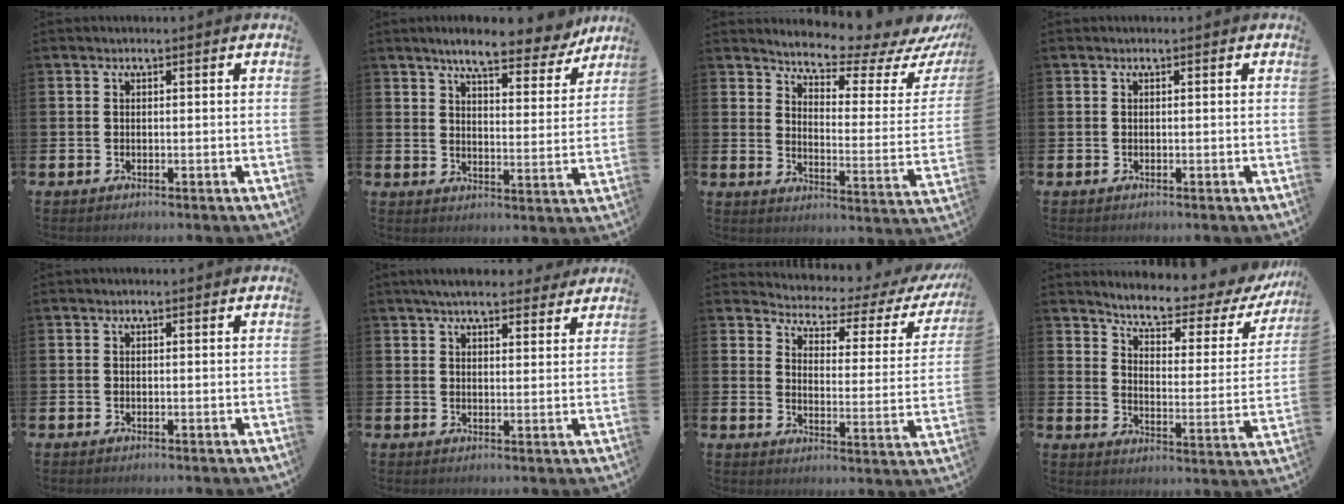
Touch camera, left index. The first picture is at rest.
{"total": 7.9, "force": [7.1, 1.6, 3.1], "torque": [-0.066, -0.036, 0.121]}
{"total": 6.6, "force": [6.4, 0.6, 1.6], "torque": [-0.050, -0.060, 0.105]}
{"total": 0.0}
{"total": 0.0}
{"total": 5.6, "force": [5.1, 1.3, 1.9], "torque": [-0.041, -0.013, 0.092]}
{"total": 3.4, "force": [3.0, 1.4, 0.9], "torque": [-0.036, -0.030, 0.040]}
{"total": 5.7, "force": [5.2, 1.0, 2.1], "torque": [-0.063, -0.042, 0.081]}